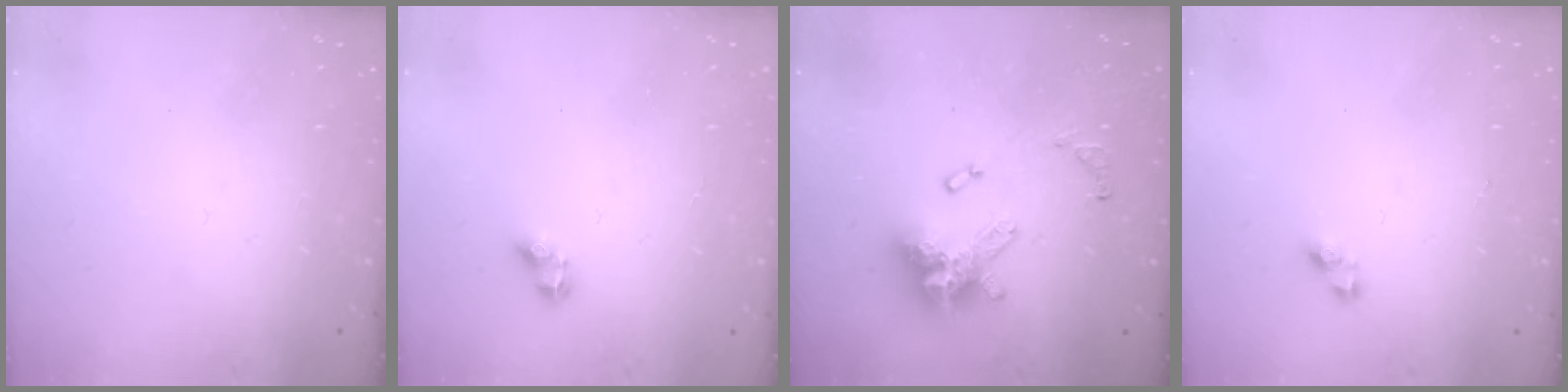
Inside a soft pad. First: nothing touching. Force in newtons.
{"total": 2.9, "press": 2.6, "slide": 1.1}
{"total": 15.2, "press": 15.1, "slide": 1.3}
{"total": 3.9, "press": 3.8, "slide": 0.7}